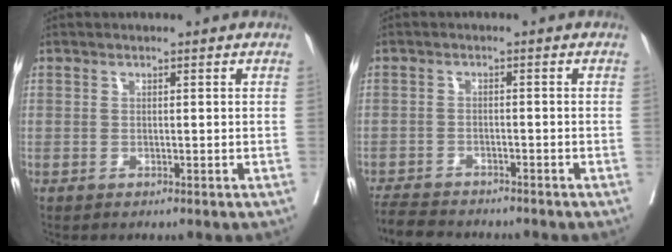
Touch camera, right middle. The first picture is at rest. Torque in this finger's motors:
{"motor_torque": [0.11, -0.13, 0.01, 0.01]}